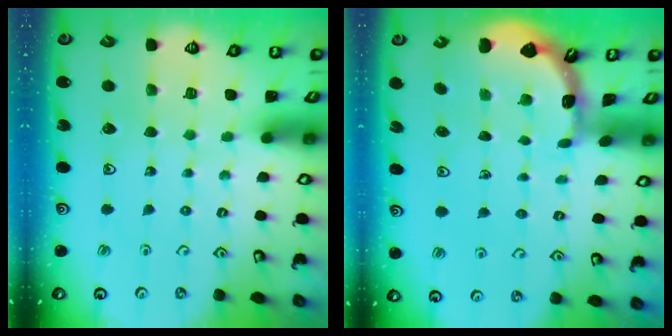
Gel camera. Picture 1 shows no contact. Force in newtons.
{"total": 1.8, "press": 1.8, "slide": 0.1}